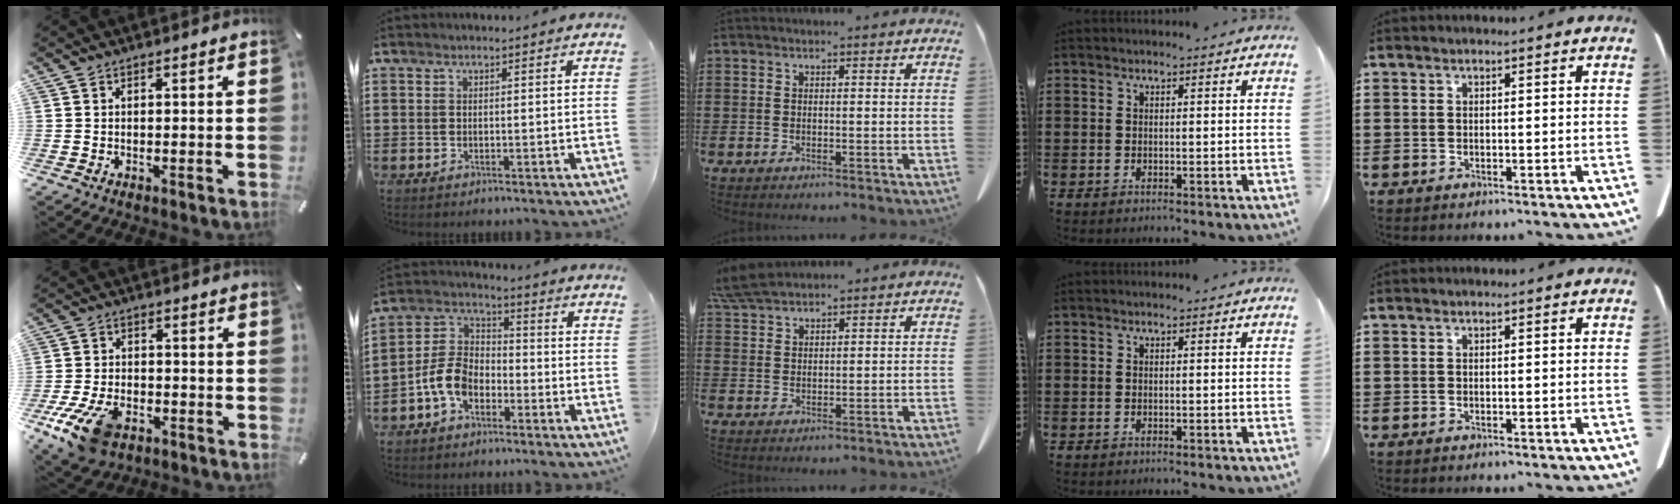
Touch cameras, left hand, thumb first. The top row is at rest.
{"thumb": {"total": 12.1, "force": [-6.5, 6.9, 7.5], "torque": [-0.158, 0.024, -0.117]}, "index": {"total": 7.2, "force": [-3.8, 4.5, 4.1], "torque": [-0.125, 0.001, -0.085]}, "middle": {"total": 4.8, "force": [4.3, 0.7, 2.1], "torque": [-0.054, -0.006, 0.083]}}